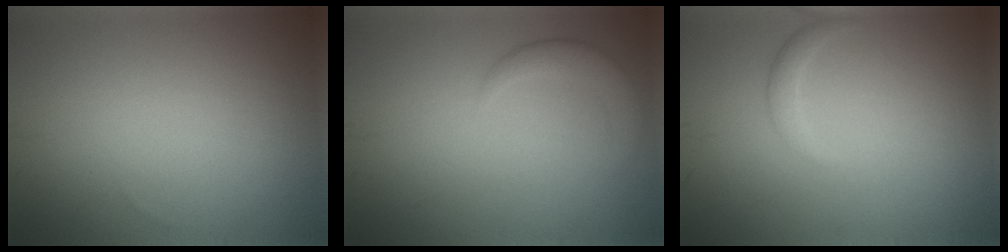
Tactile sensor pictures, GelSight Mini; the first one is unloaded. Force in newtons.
{"total": 2.6, "press": 2.6, "slide": 0.3}
{"total": 1.2, "press": 1.2, "slide": 0.0}